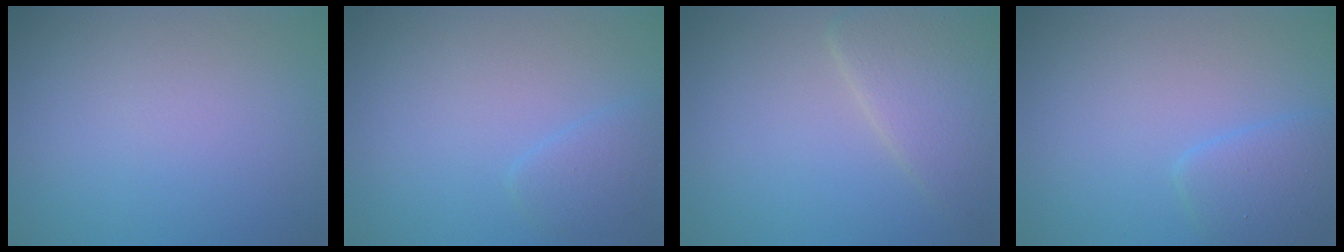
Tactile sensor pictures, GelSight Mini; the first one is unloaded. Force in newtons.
{"total": 1.6, "press": 1.6, "slide": 0.2}
{"total": 4.2, "press": 4.2, "slide": 0.1}
{"total": 2.3, "press": 2.3, "slide": 0.1}